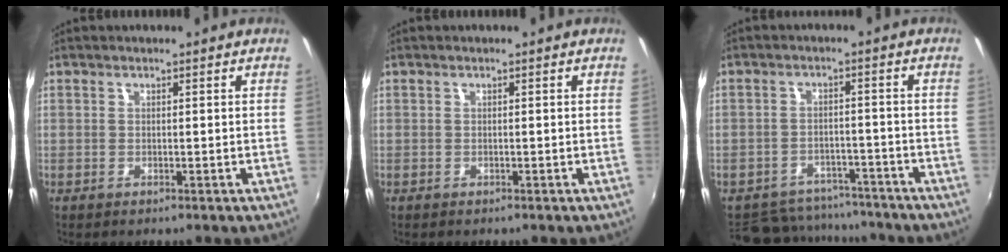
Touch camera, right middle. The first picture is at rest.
{"total": 0.7, "force": [-0.5, 0.6, 0.1], "torque": [-0.002, -0.001, -0.005]}
{"total": 12.5, "force": [-10.8, 5.5, 2.9], "torque": [-0.080, 0.016, -0.145]}